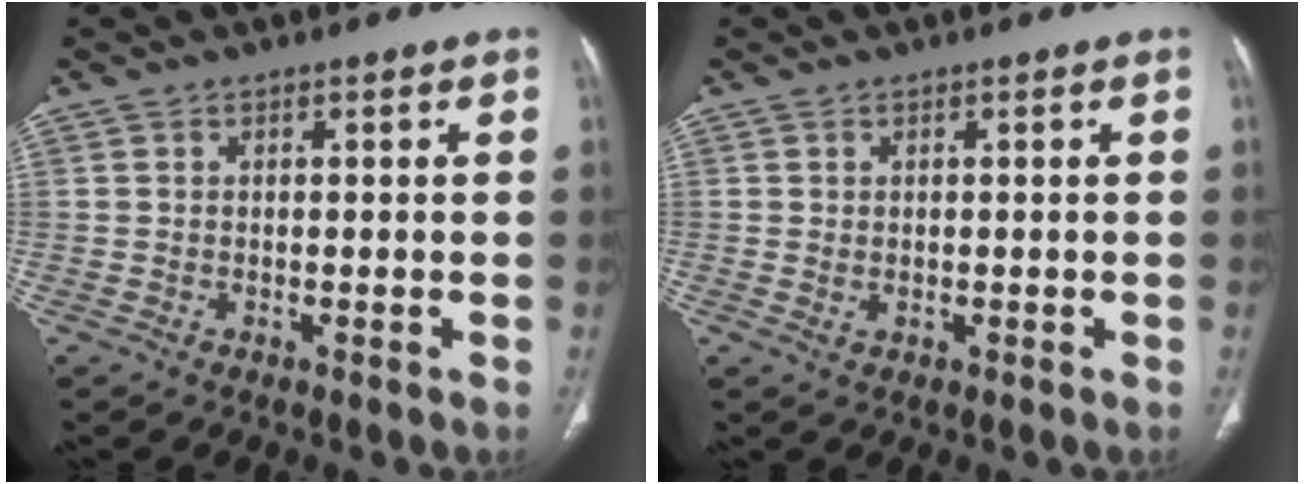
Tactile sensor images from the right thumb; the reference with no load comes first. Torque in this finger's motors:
{"motor_torque": [-0.51, -0.07, -0.26, 0.03, 0.09]}